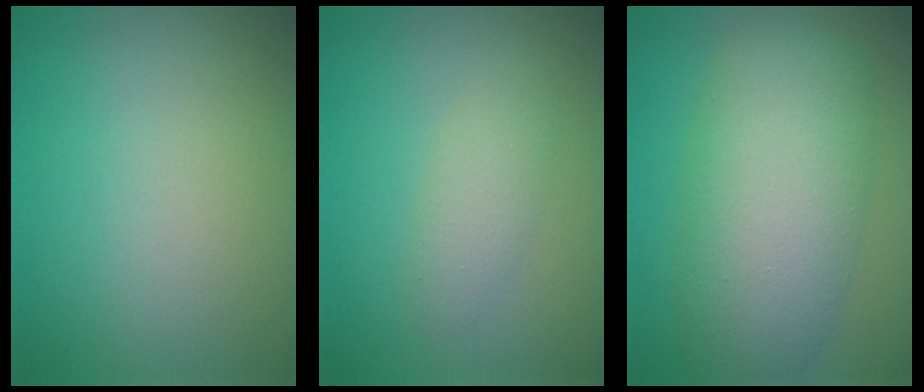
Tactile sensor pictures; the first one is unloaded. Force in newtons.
{"total": 1.9, "press": 1.9, "slide": 0.1}
{"total": 9.3, "press": 9.3, "slide": 0.3}